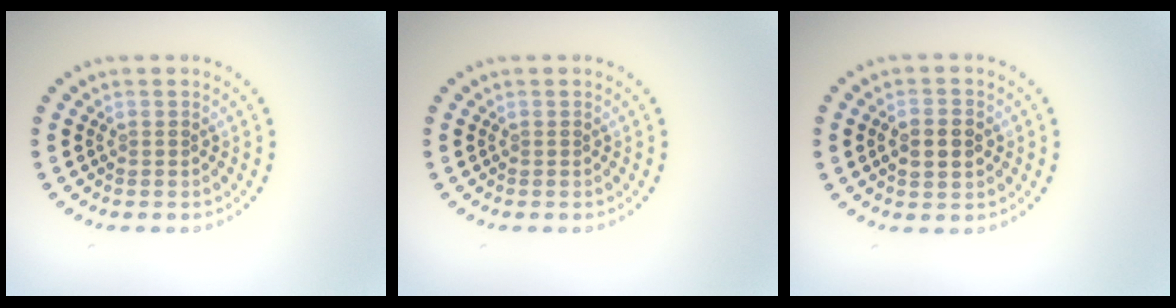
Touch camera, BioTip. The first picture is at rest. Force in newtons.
{"total": 0.0}
{"total": 2.8, "press": 2.8, "slide": 0.1}